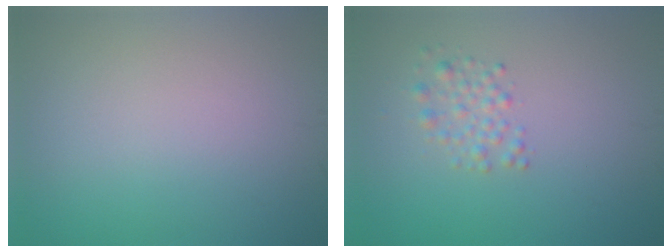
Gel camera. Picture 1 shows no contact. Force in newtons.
{"total": 1.7, "press": 1.7, "slide": 0.0}